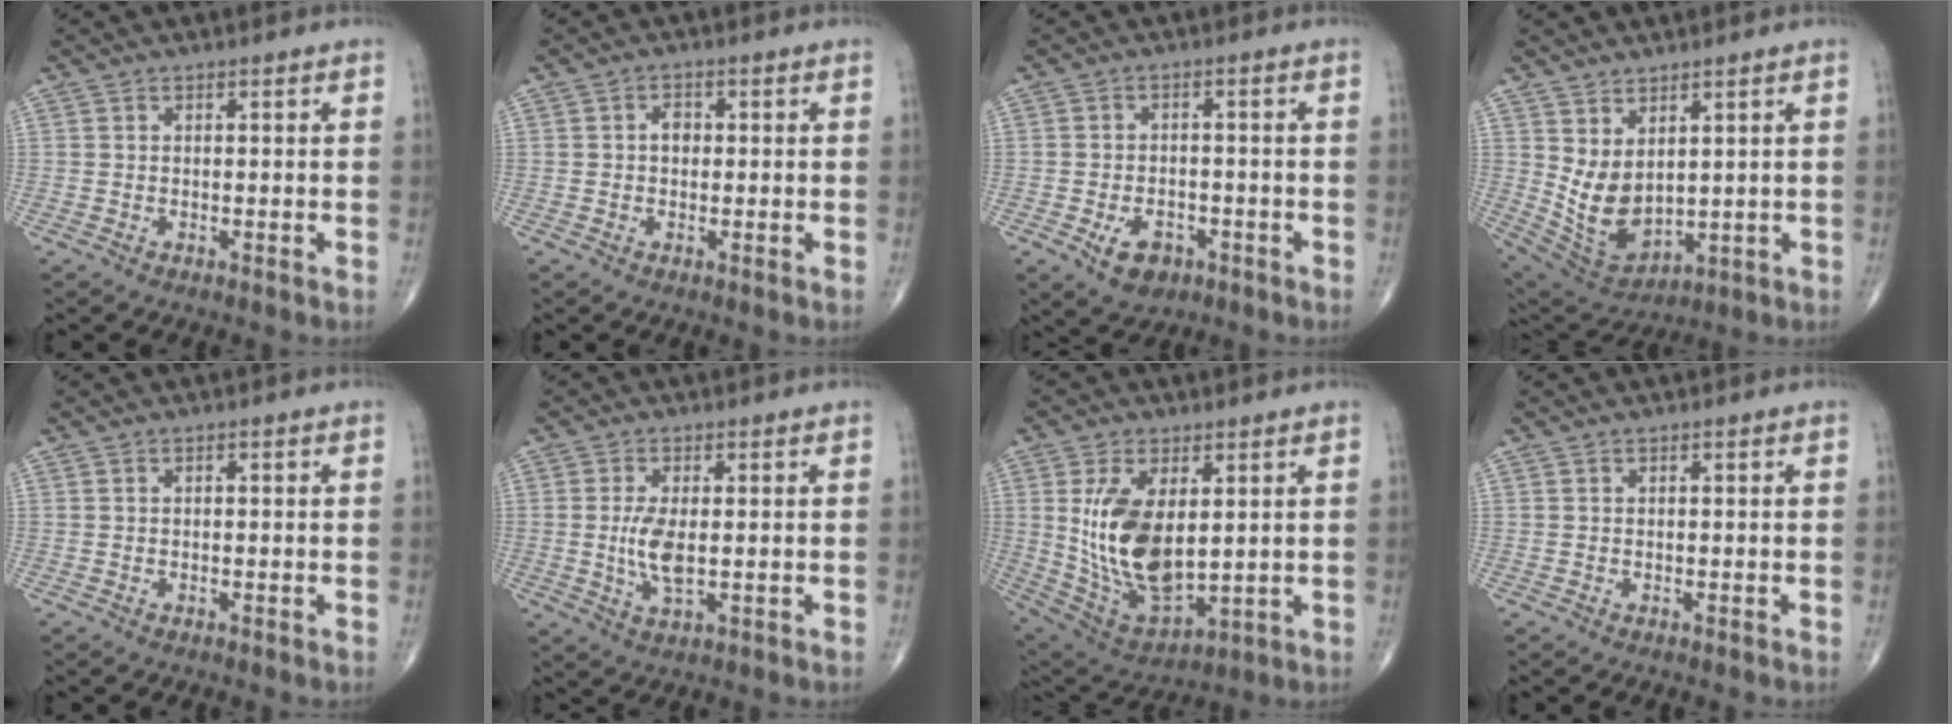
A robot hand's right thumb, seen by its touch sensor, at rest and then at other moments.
{"total": 2.2, "force": [0.1, 1.7, 1.5], "torque": [-0.014, 0.005, 0.000]}
{"total": 6.1, "force": [-2.8, 4.0, 3.6], "torque": [-0.046, 0.012, -0.041]}
{"total": 9.8, "force": [2.4, 5.7, 7.6], "torque": [-0.126, -0.027, 0.073]}
{"total": 0.0}
{"total": 5.8, "force": [-0.1, 2.4, 5.3], "torque": [-0.111, -0.011, 0.000]}
{"total": 16.4, "force": [2.3, 8.6, 13.8], "torque": [-0.250, -0.020, 0.067]}
{"total": 0.0}